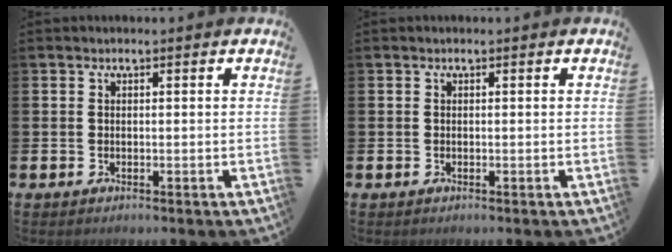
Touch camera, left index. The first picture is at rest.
{"total": 0.0}